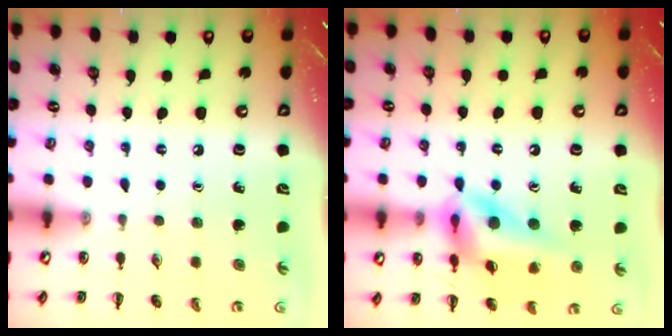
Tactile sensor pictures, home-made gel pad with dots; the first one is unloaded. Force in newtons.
{"total": 15.1, "press": 14.7, "slide": 3.7}